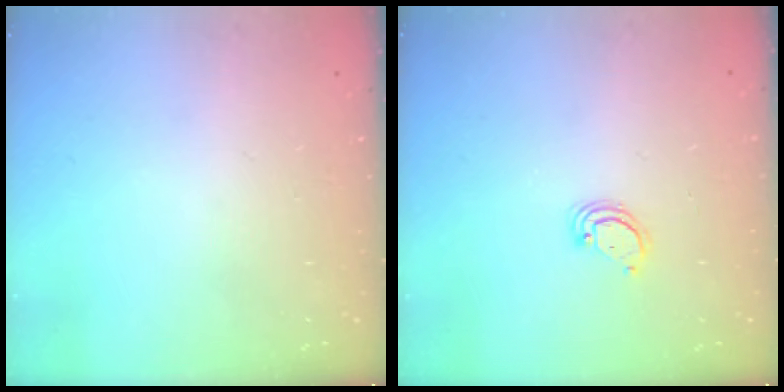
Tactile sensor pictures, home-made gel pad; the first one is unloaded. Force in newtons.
{"total": 2.9, "press": 2.8, "slide": 0.2}